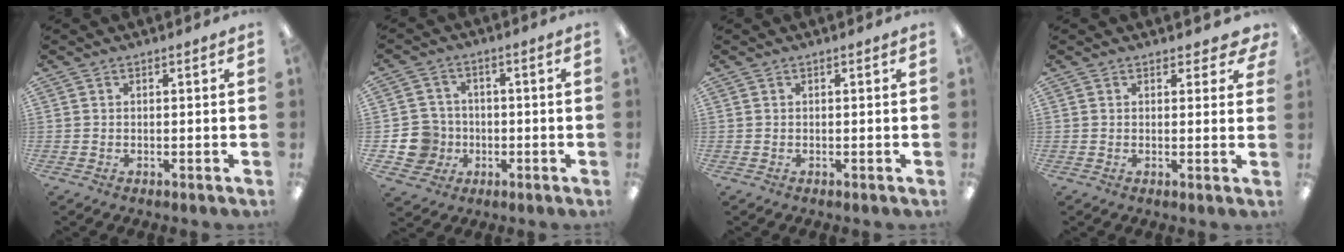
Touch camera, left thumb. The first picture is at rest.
{"total": 8.2, "force": [-1.5, 7.9, 1.7], "torque": [-0.056, 0.017, -0.018]}
{"total": 0.0}
{"total": 2.4, "force": [1.7, 1.4, 1.0], "torque": [-0.006, -0.002, 0.028]}